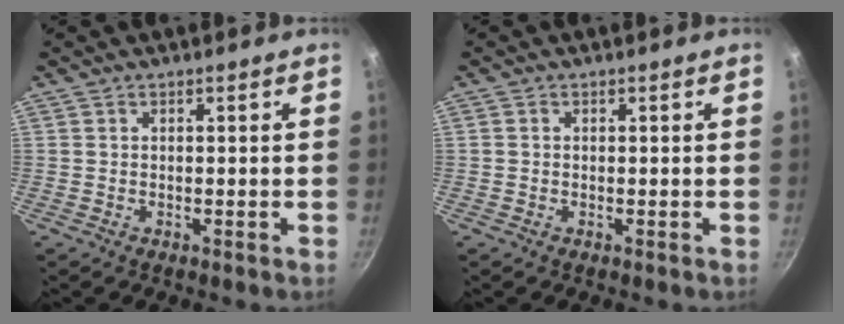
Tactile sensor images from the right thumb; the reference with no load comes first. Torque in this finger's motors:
{"motor_torque": [0.11, -0.17, -0.46, 0.33, 0.05]}